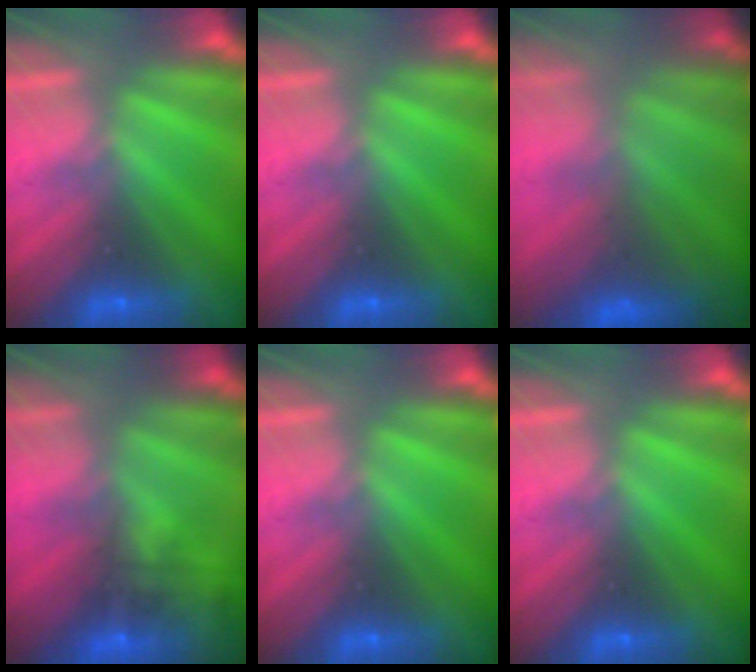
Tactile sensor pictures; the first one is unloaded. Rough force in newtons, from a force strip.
{"total": 0.0}
{"total": 3.5}
{"total": 4.8}
{"total": 0.0}
{"total": 0.0}